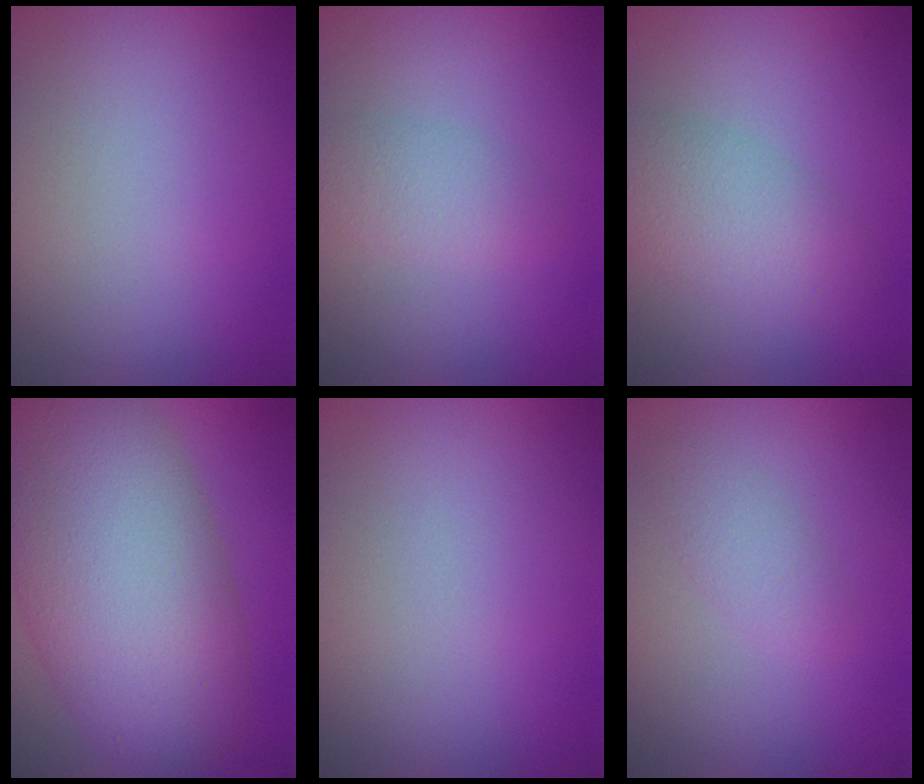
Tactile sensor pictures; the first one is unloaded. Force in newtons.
{"total": 2.1, "press": 2.1, "slide": 0.1}
{"total": 4.1, "press": 4.1, "slide": 0.2}
{"total": 13.2, "press": 13.2, "slide": 0.8}
{"total": 0.0}
{"total": 1.7, "press": 1.7, "slide": 0.1}